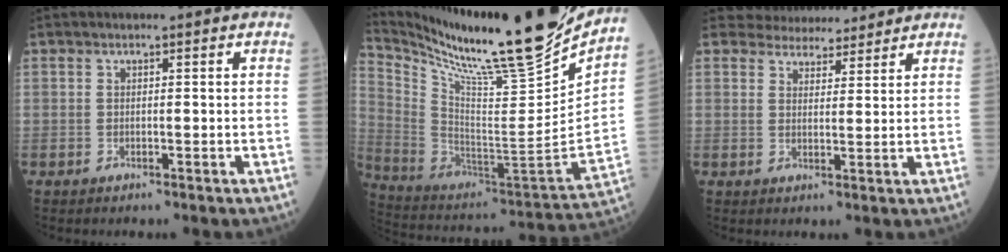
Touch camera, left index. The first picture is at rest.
{"total": 27.3, "force": [22.4, 0.7, 15.7], "torque": [-0.279, -0.065, 0.361]}
{"total": 6.8, "force": [6.4, 2.1, 0.6], "torque": [-0.005, 0.007, 0.087]}